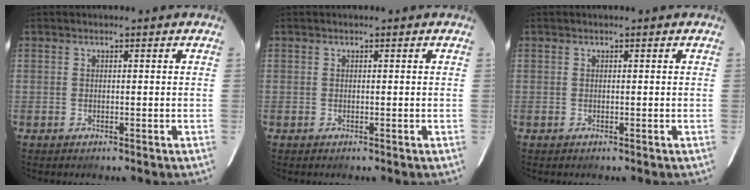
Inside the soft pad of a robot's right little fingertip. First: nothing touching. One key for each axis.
{"total": 0.0}
{"total": 0.0}